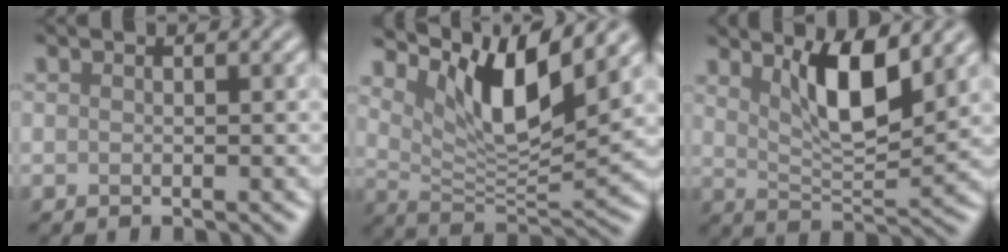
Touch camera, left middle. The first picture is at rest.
{"total": 8.1, "force": [4.8, 2.1, 6.2], "torque": [-0.109, -0.007, 0.089]}
{"total": 5.6, "force": [2.9, 1.5, 4.6], "torque": [-0.081, -0.004, 0.052]}